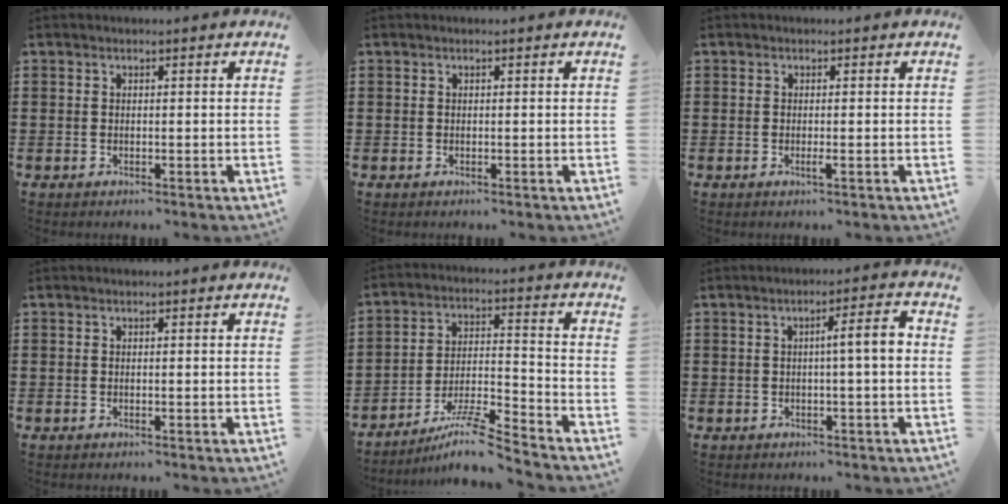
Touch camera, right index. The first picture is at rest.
{"total": 0.0}
{"total": 1.2, "force": [-0.4, -0.1, 1.1], "torque": [-0.019, -0.005, -0.006]}
{"total": 0.0}
{"total": 8.7, "force": [-7.5, 0.2, 4.4], "torque": [-0.084, 0.007, -0.147]}
{"total": 4.3, "force": [-0.1, 0.2, 4.3], "torque": [-0.079, 0.000, -0.005]}